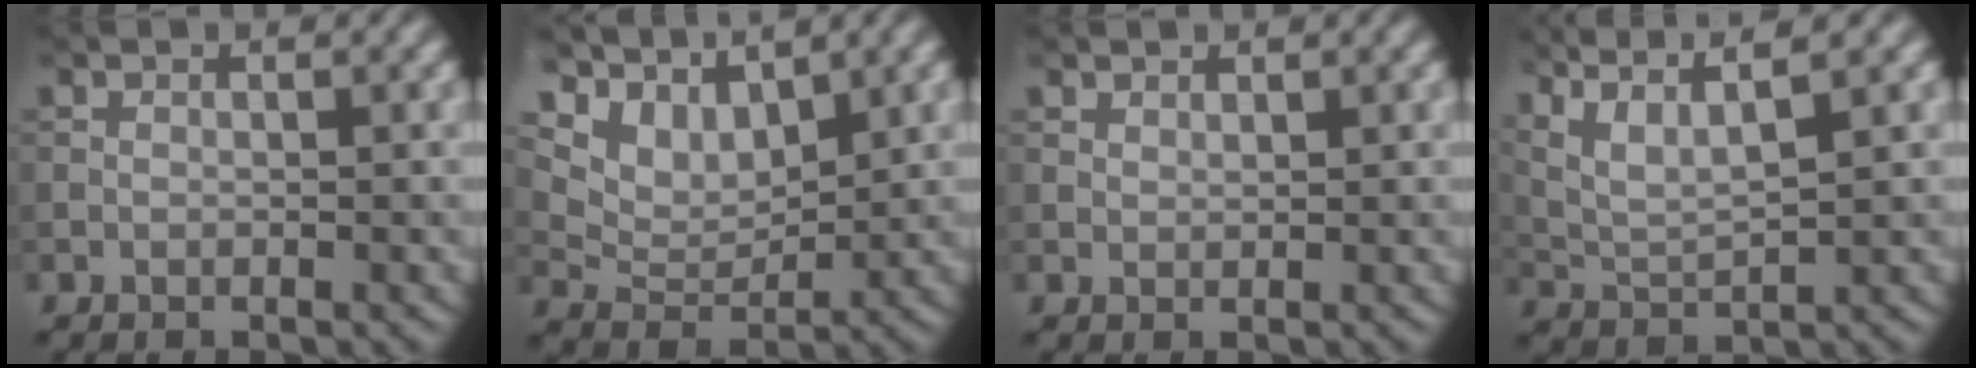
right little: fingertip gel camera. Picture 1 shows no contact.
{"total": 5.8, "force": [4.6, 2.7, 2.3], "torque": [-0.055, 0.002, 0.069]}
{"total": 1.0, "force": [0.8, 0.4, 0.2], "torque": [-0.004, -0.001, 0.017]}
{"total": 7.4, "force": [5.2, 1.8, 4.9], "torque": [-0.099, 0.029, 0.073]}